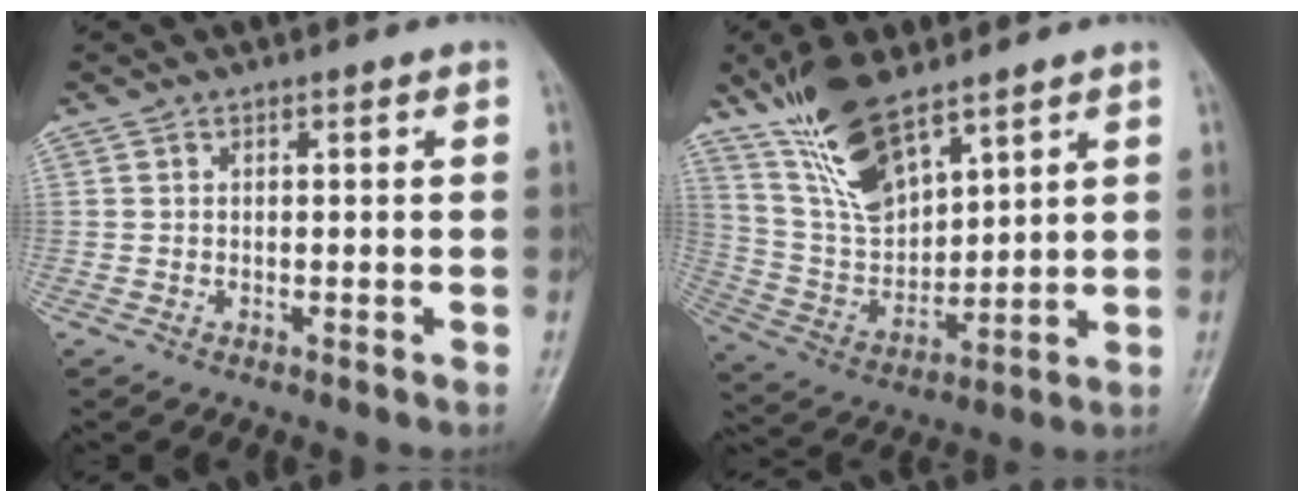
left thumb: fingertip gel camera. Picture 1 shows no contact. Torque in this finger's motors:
{"motor_torque": [0.51, 0.43, 1.16, -1.61, 0.28]}